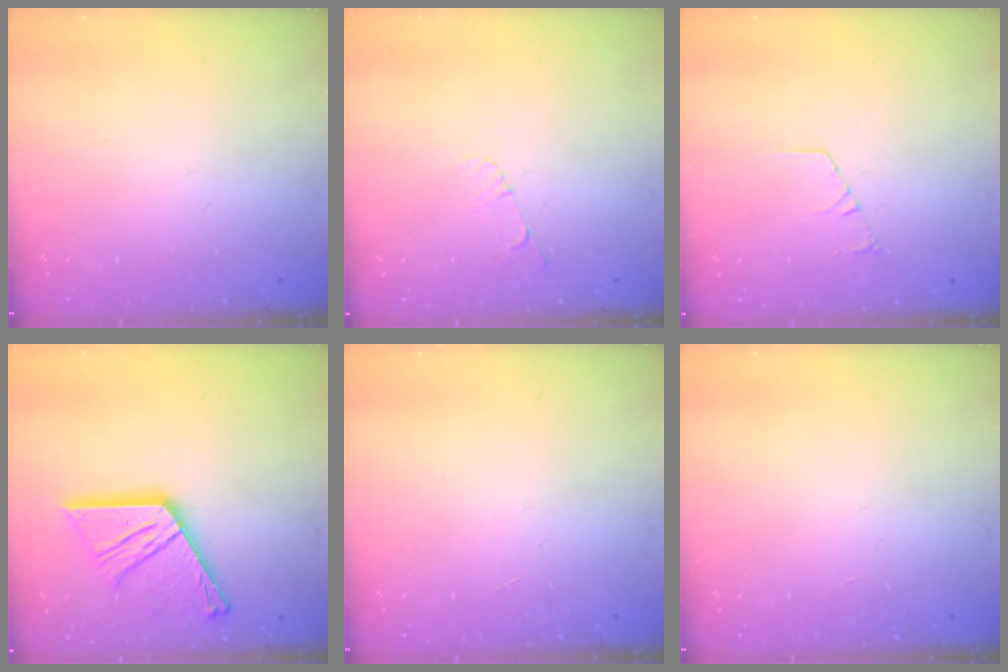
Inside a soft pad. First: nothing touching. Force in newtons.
{"total": 3.5, "press": 3.4, "slide": 0.4}
{"total": 3.2, "press": 3.2, "slide": 0.3}
{"total": 18.5, "press": 18.4, "slide": 1.7}
{"total": 0.0}
{"total": 0.0}